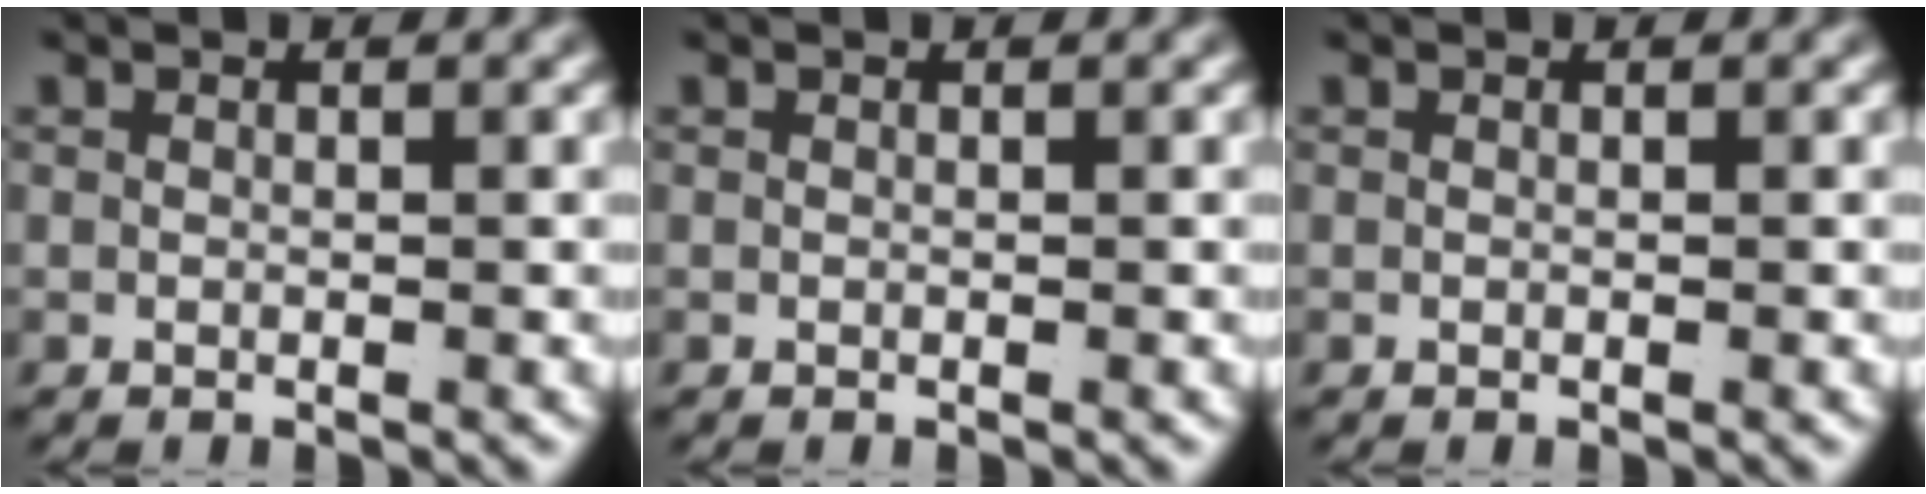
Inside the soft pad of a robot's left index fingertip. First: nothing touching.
{"total": 0.0}
{"total": 0.0}